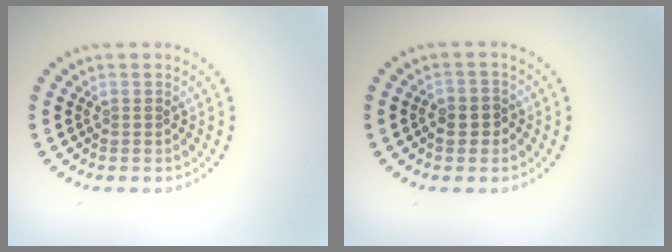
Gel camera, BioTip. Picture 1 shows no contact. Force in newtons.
{"total": 2.2, "press": 2.1, "slide": 0.7}